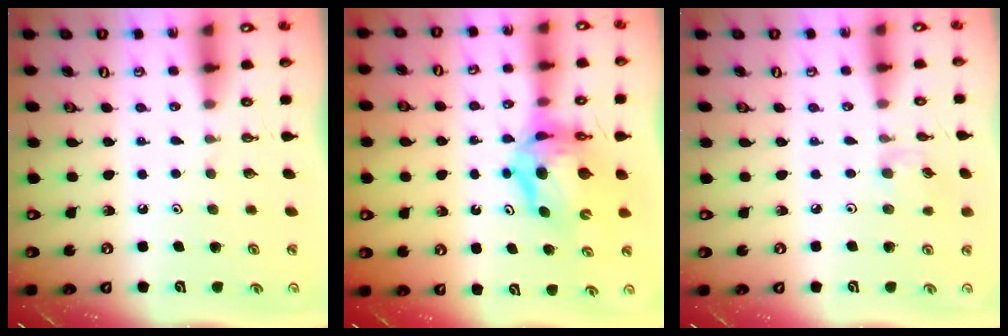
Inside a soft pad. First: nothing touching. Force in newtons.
{"total": 10.6, "press": 10.5, "slide": 1.1}
{"total": 2.9, "press": 2.8, "slide": 0.5}